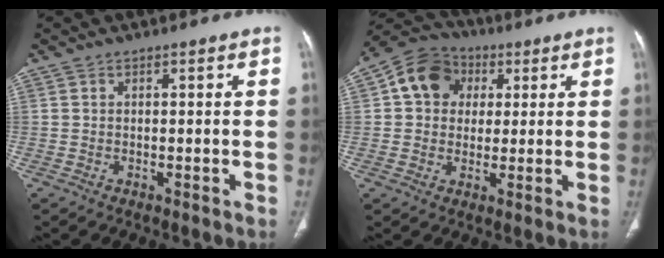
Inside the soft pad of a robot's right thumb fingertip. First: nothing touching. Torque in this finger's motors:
{"motor_torque": [-0.88, 1.03, 0.15, -0.10, 0.08]}